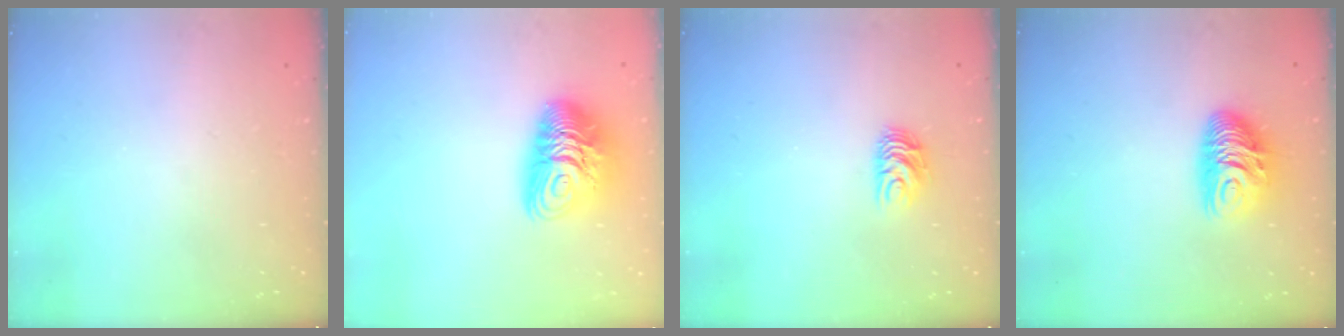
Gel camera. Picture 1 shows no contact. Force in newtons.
{"total": 11.8, "press": 11.8, "slide": 1.1}
{"total": 6.7, "press": 6.6, "slide": 0.6}
{"total": 10.0, "press": 10.0, "slide": 0.7}